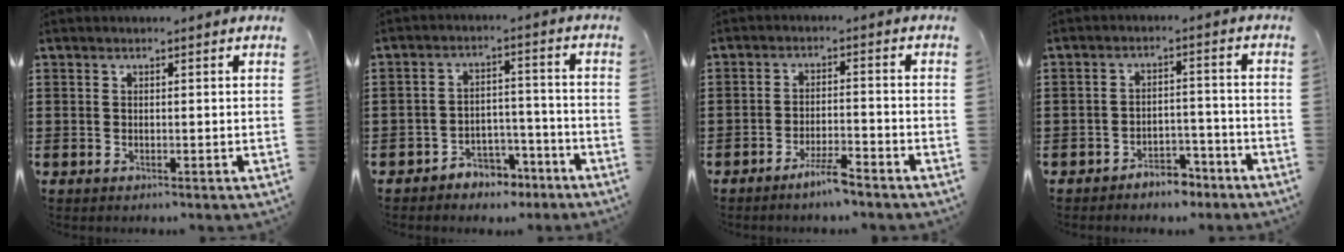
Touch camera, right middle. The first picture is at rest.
{"total": 4.2, "force": [-3.8, 1.8, 0.5], "torque": [-0.014, 0.013, -0.077]}
{"total": 3.9, "force": [-3.2, 0.4, 2.2], "torque": [-0.043, 0.003, -0.061]}
{"total": 4.1, "force": [-3.9, 1.1, 0.6], "torque": [-0.012, 0.009, -0.079]}